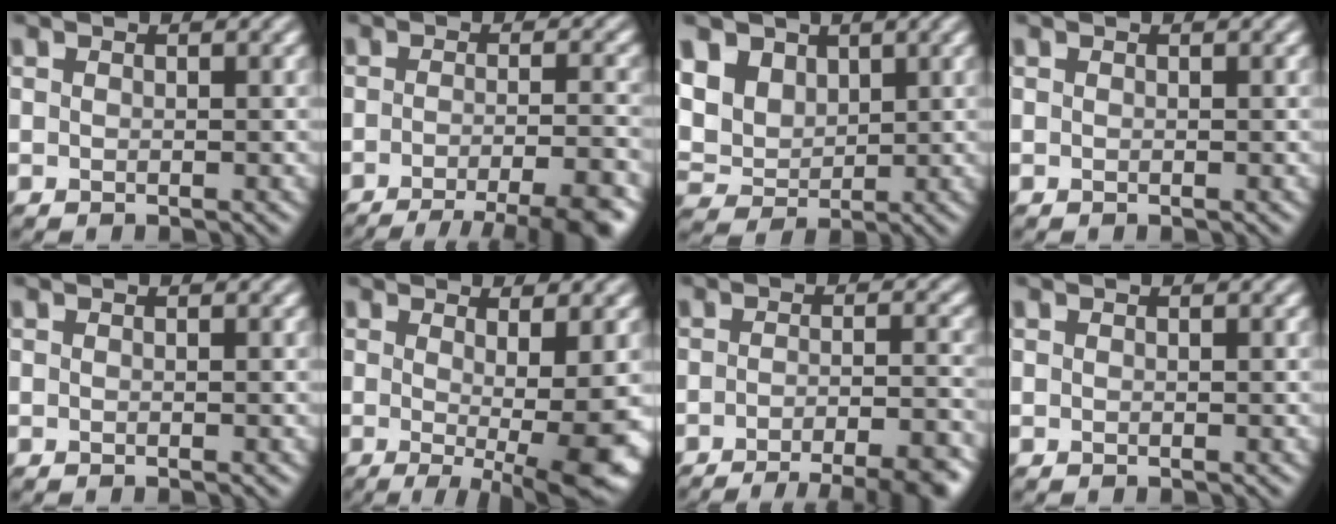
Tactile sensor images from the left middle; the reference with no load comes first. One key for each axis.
{"total": 8.4, "fx": -5.6, "fy": 1.9, "fz": 6.0, "tx": -0.072, "ty": -0.003, "tz": -0.074}
{"total": 6.9, "fx": 3.8, "fy": 5.0, "fz": 2.8, "tx": -0.099, "ty": 0.012, "tz": 0.066}
{"total": 0.0}
{"total": 0.5, "fx": 0.0, "fy": 0.2, "fz": 0.5, "tx": -0.003, "ty": 0.000, "tz": -0.003}
{"total": 8.8, "fx": -0.9, "fy": 2.1, "fz": 8.5, "tx": -0.102, "ty": -0.007, "tz": -0.007}
{"total": 10.2, "fx": -7.6, "fy": 2.6, "fz": 6.3, "tx": -0.069, "ty": 0.000, "tz": -0.089}
{"total": 0.0}